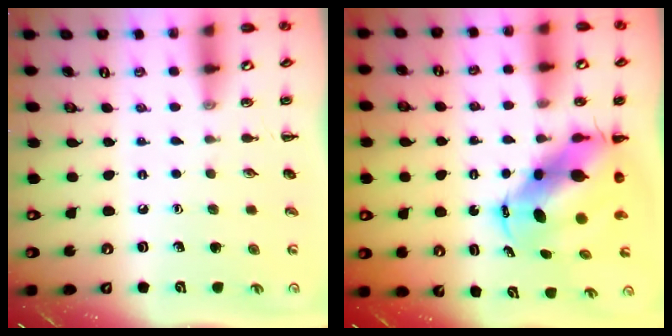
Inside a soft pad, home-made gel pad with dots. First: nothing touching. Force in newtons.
{"total": 9.3, "press": 9.0, "slide": 2.4}